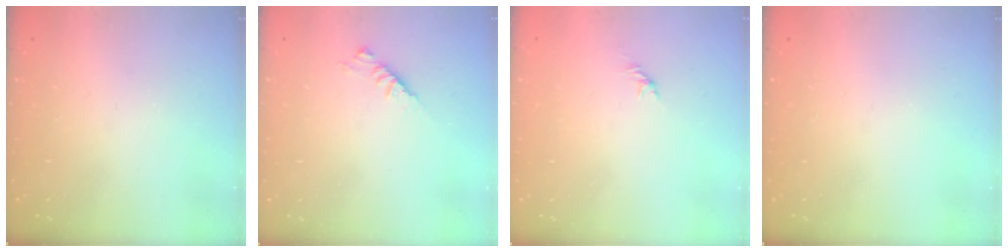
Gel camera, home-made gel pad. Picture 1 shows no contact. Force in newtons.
{"total": 2.9, "press": 2.8, "slide": 0.7}
{"total": 0.0}
{"total": 0.0}